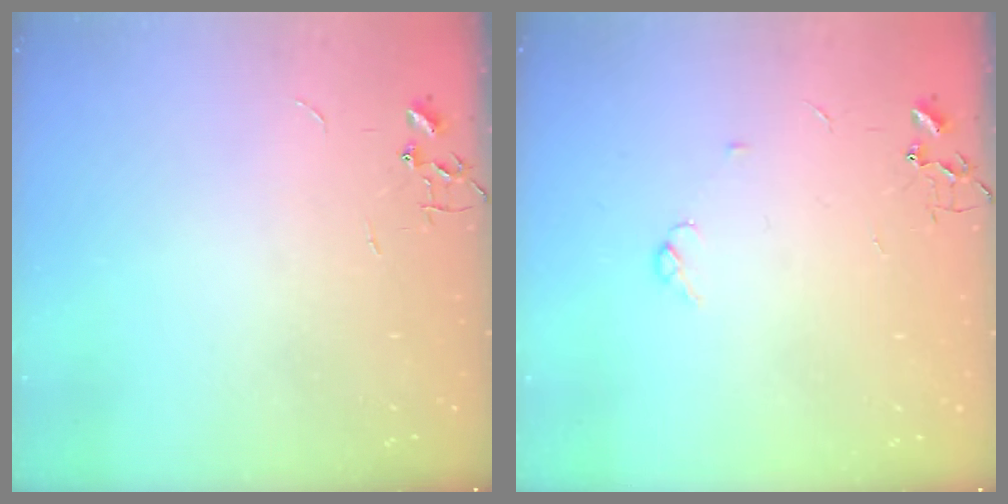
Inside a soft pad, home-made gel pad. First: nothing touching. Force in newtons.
{"total": 3.9, "press": 3.6, "slide": 1.5}